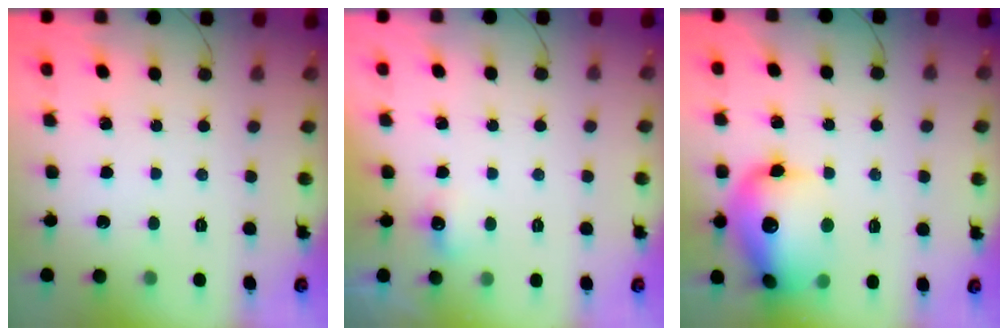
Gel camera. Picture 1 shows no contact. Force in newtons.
{"total": 4.2, "press": 4.1, "slide": 1.0}
{"total": 20.3, "press": 20.2, "slide": 2.0}